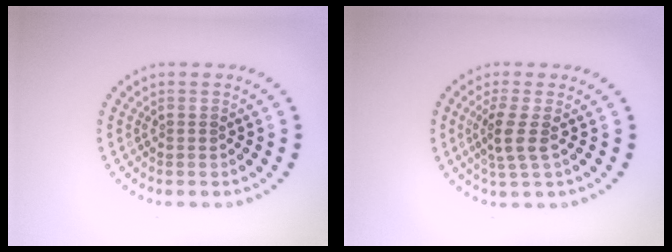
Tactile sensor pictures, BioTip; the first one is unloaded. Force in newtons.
{"total": 2.5, "press": 1.9, "slide": 1.6}